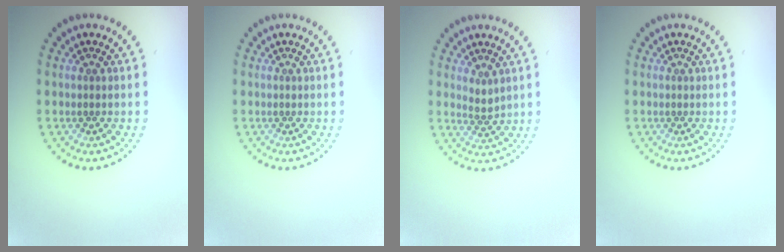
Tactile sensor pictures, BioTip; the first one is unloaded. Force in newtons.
{"total": 0.0}
{"total": 1.2, "press": 0.9, "slide": 0.8}
{"total": 0.0}